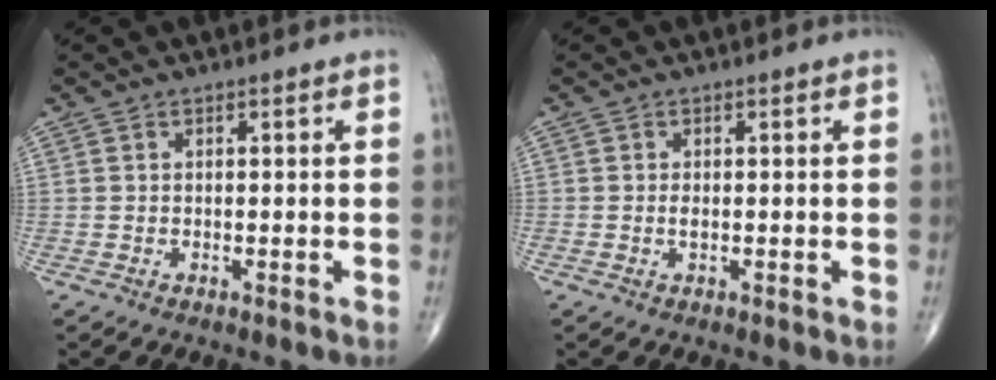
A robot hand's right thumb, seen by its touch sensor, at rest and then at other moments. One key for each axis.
{"total": 0.8, "fx": -0.1, "fy": 0.4, "fz": 0.7, "tx": -0.014, "ty": -0.001, "tz": -0.002}